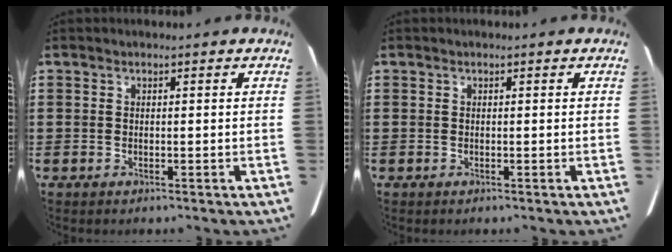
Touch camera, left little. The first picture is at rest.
{"total": 0.0}